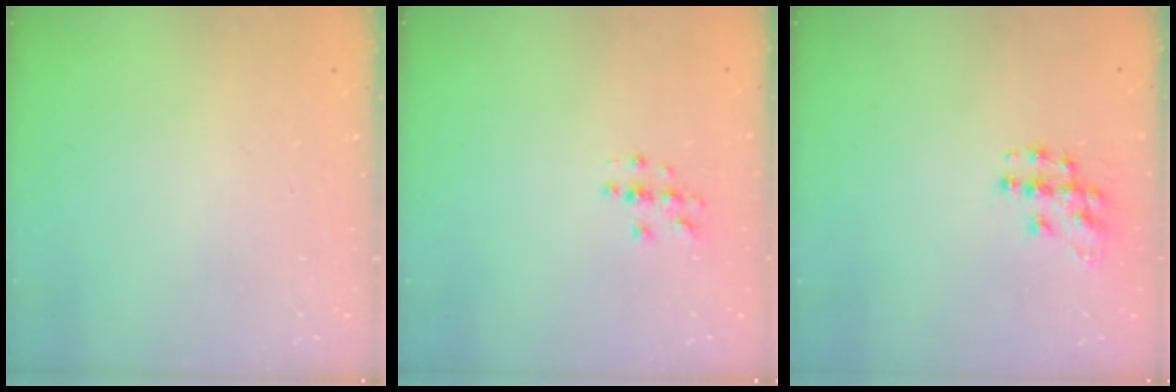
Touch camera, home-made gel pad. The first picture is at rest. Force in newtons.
{"total": 2.7, "press": 2.7, "slide": 0.3}
{"total": 9.7, "press": 9.7, "slide": 0.7}